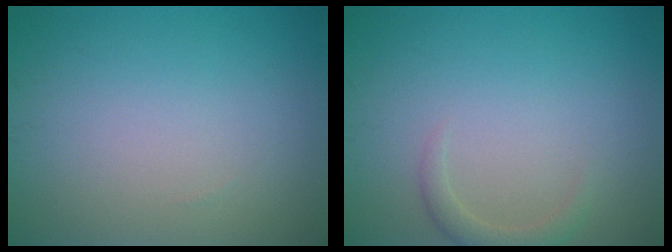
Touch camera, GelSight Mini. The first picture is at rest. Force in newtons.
{"total": 1.6, "press": 1.6, "slide": 0.1}